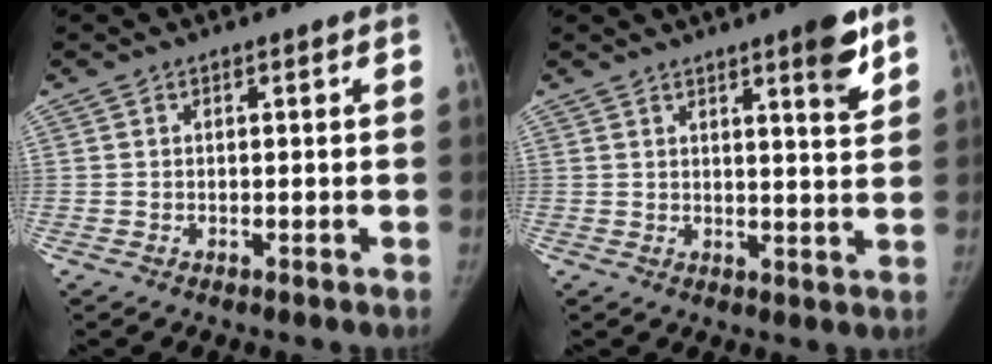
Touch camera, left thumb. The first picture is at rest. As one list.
[{"total": 6.7, "force": [4.1, 1.0, 5.2], "torque": [-0.060, -0.025, 0.054]}]